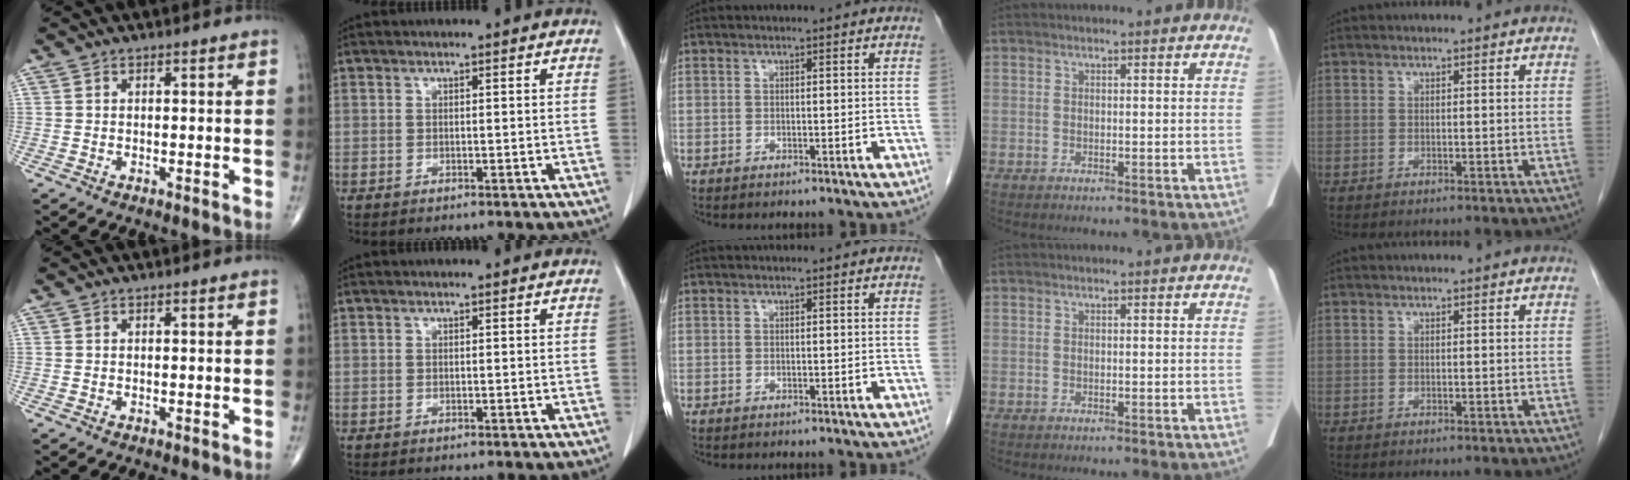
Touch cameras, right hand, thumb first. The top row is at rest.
{}